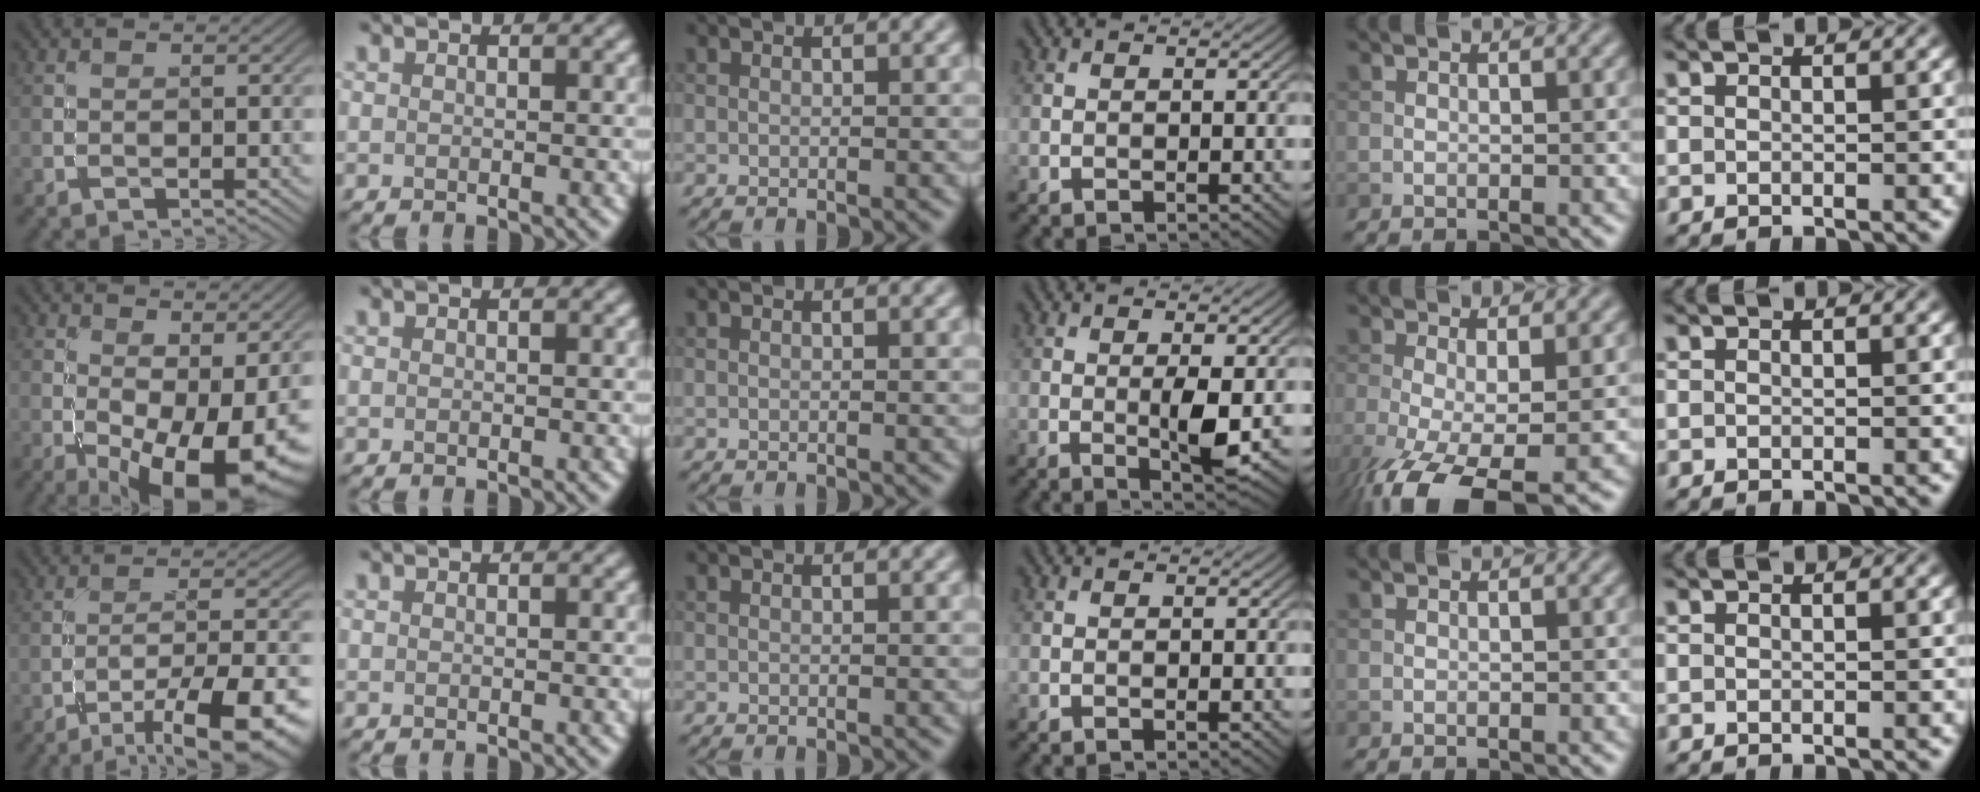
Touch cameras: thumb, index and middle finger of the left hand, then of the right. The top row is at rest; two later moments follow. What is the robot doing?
{"motion": "screw", "object": "medicine bottle"}